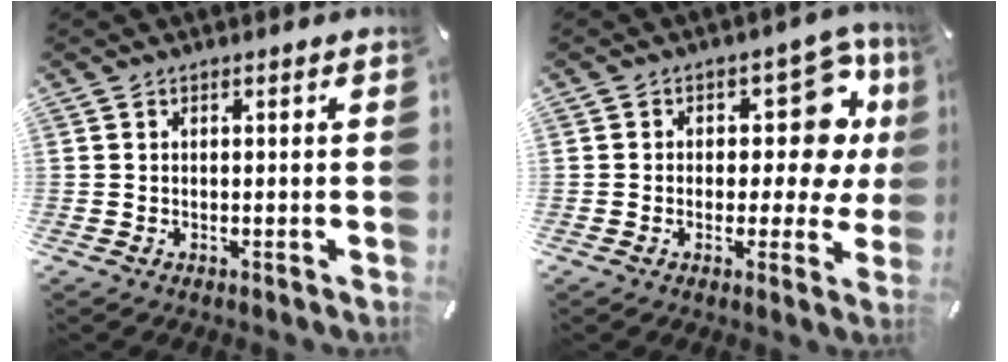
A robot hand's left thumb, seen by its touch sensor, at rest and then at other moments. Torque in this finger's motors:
{"motor_torque": [1.11, 0.66, 0.08, -0.05, 0.12]}